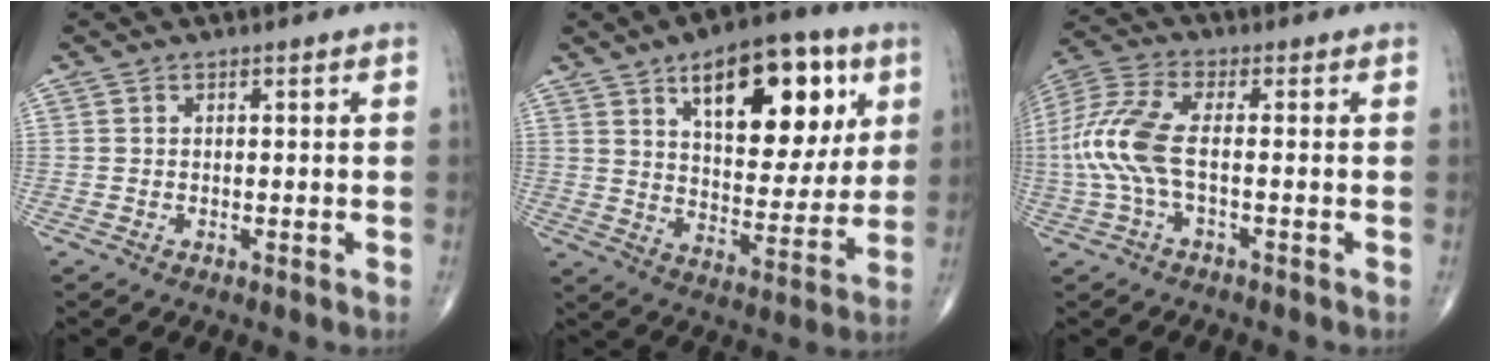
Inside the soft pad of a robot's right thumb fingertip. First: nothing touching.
{"total": 21.0, "force": [8.7, 10.4, 16.0], "torque": [-0.180, -0.031, 0.132]}
{"total": 10.1, "force": [-1.1, 3.7, 9.3], "torque": [-0.238, 0.024, -0.027]}